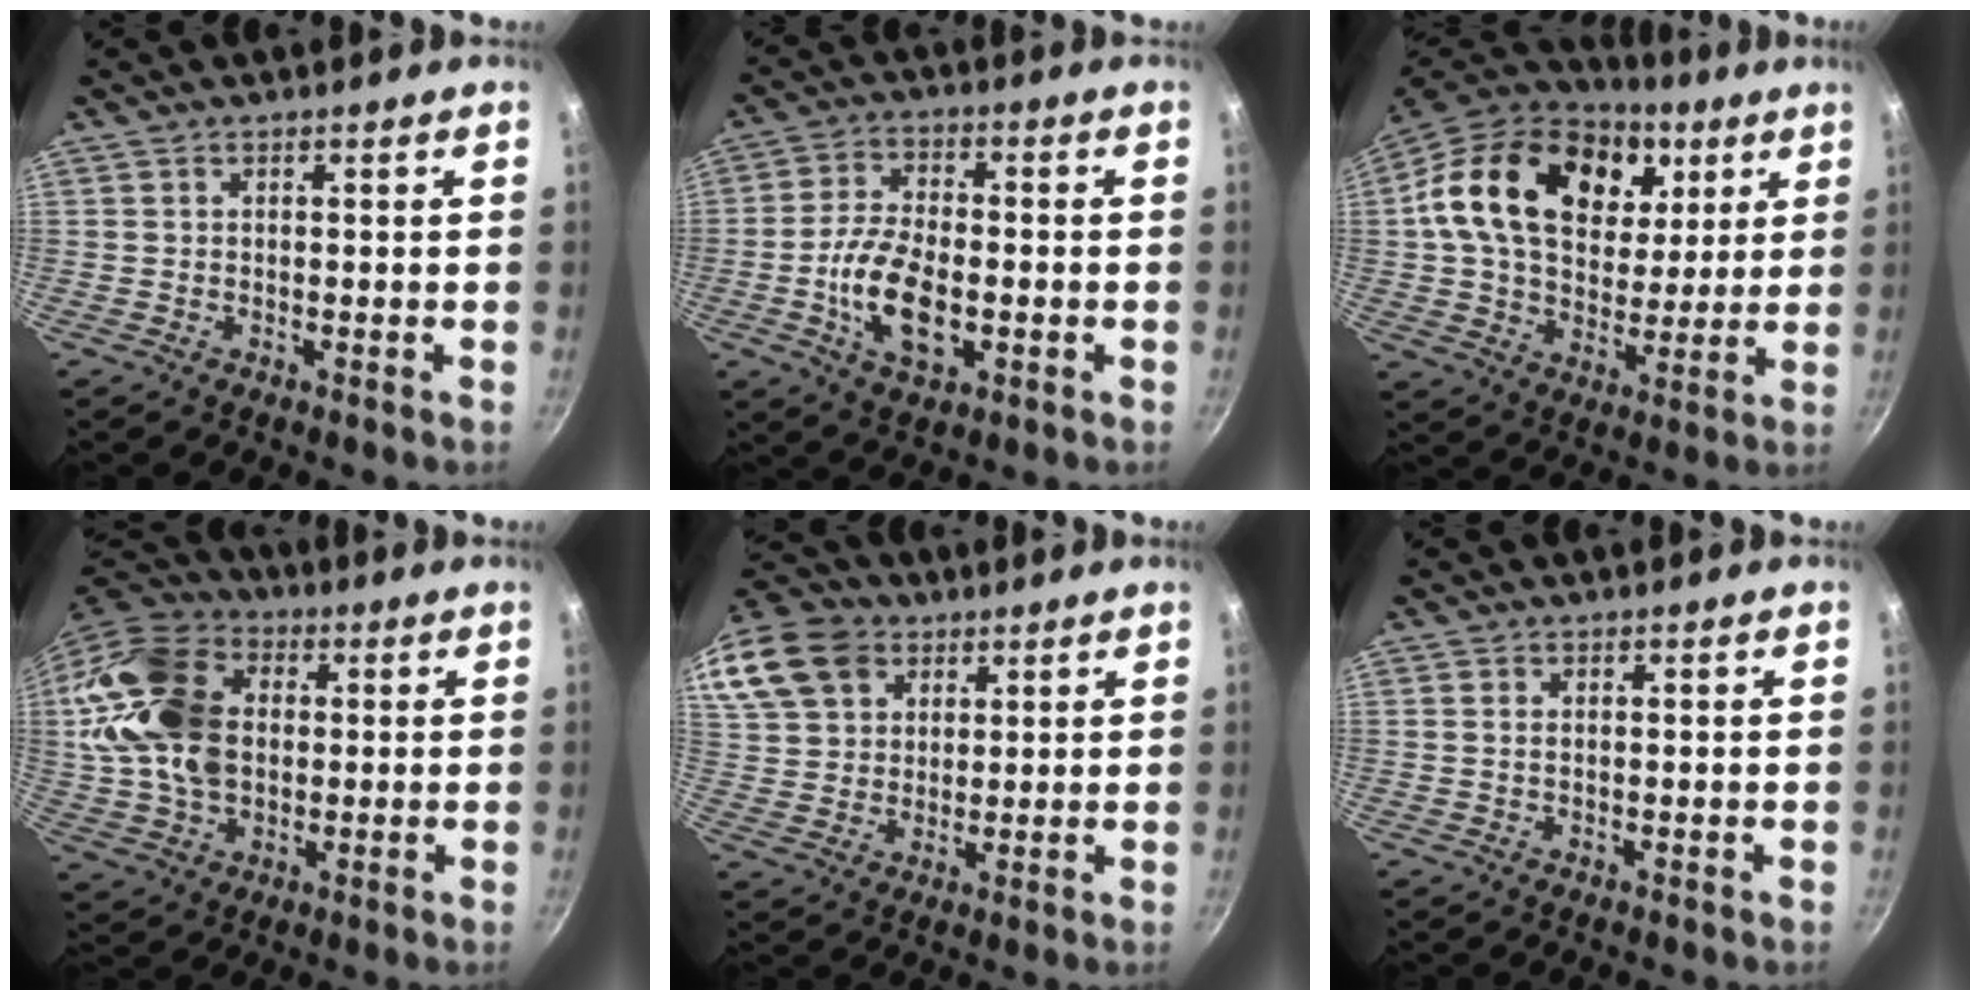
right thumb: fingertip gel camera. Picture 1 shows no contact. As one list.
[{"total": 12.1, "force": [-2.7, 6.4, 9.9], "torque": [-0.180, 0.013, -0.051]}, {"total": 24.9, "force": [8.5, 17.0, 16.1], "torque": [-0.260, -0.009, 0.136]}, {"total": 20.8, "force": [2.2, 15.0, 14.3], "torque": [-0.265, 0.024, 0.037]}, {"total": 23.0, "force": [11.3, 17.0, 10.7], "torque": [-0.262, 0.038, 0.214]}, {"total": 0.8, "force": [0.2, 0.5, 0.6], "torque": [-0.011, 0.001, 0.003]}]